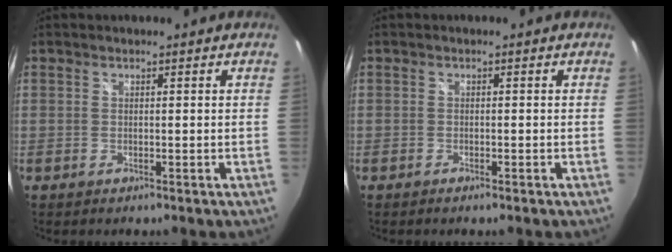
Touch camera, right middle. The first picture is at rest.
{"total": 0.8, "force": [-0.7, 0.1, 0.4], "torque": [-0.008, -0.002, -0.013]}